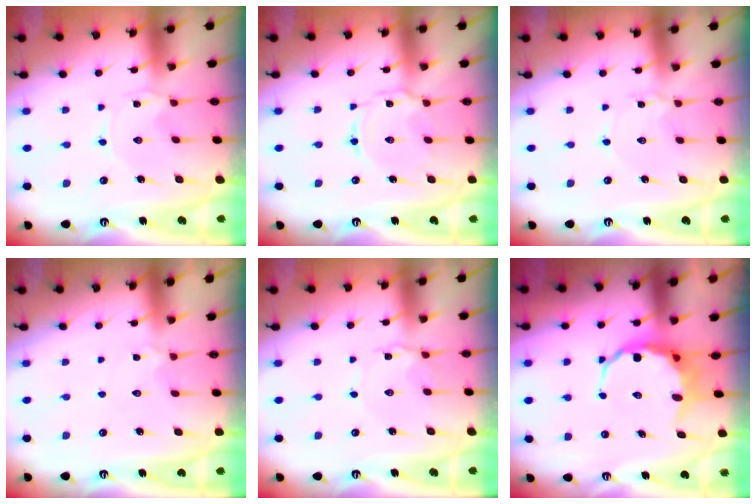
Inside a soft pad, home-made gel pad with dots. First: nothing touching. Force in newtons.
{"total": 3.9, "press": 3.9, "slide": 0.4}
{"total": 2.8, "press": 2.8, "slide": 0.3}
{"total": 2.1, "press": 2.0, "slide": 0.6}
{"total": 2.7, "press": 2.7, "slide": 0.2}
{"total": 9.6, "press": 9.3, "slide": 2.4}